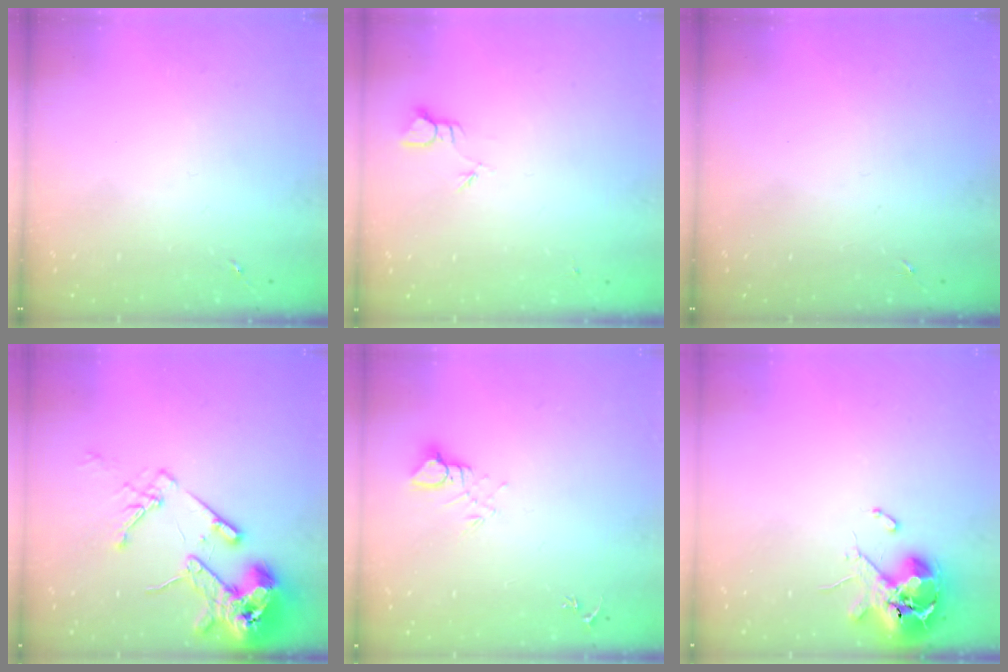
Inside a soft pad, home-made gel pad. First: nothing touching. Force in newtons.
{"total": 1.8, "press": 1.8, "slide": 0.0}
{"total": 0.0}
{"total": 16.3, "press": 16.1, "slide": 2.5}
{"total": 5.5, "press": 5.5, "slide": 0.4}
{"total": 10.7, "press": 10.6, "slide": 1.6}